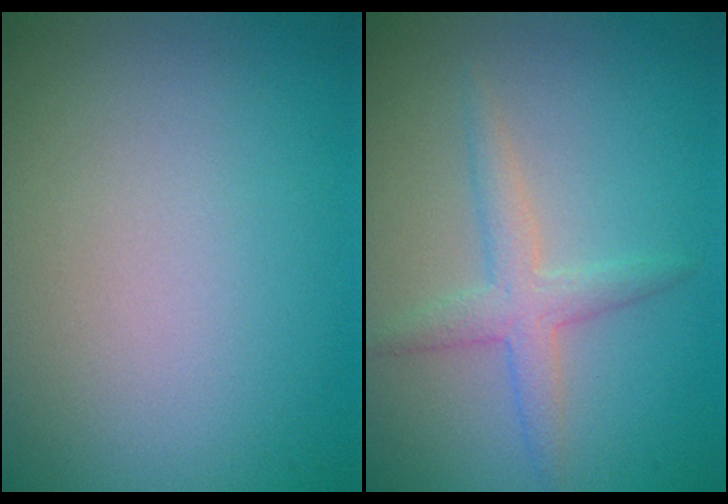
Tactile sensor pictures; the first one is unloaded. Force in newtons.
{"total": 2.5, "press": 2.5, "slide": 0.1}